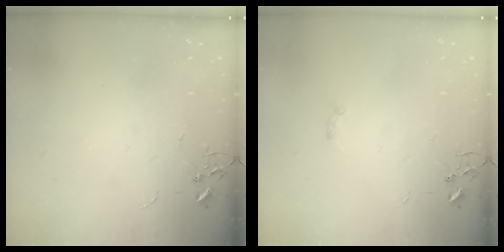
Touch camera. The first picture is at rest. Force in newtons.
{"total": 1.1, "press": 1.0, "slide": 0.3}